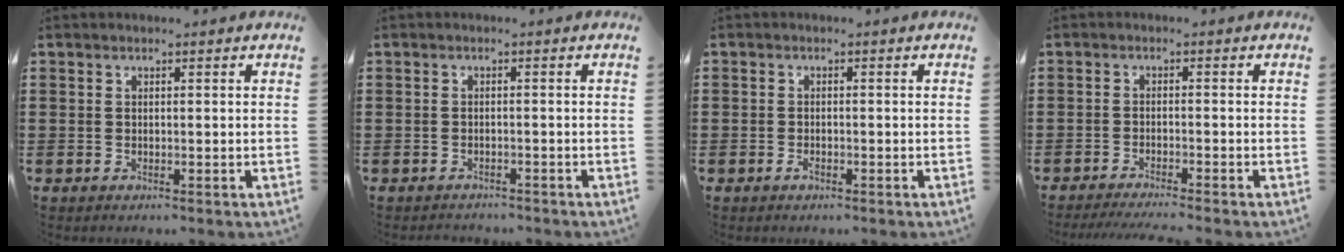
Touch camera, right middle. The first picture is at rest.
{"total": 1.2, "force": [-1.2, 0.2, -0.2], "torque": [0.000, 0.002, -0.027]}
{"total": 1.3, "force": [-0.8, 0.8, 0.4], "torque": [-0.009, 0.001, -0.017]}
{"total": 2.2, "force": [-2.0, -0.4, 0.7], "torque": [-0.011, -0.001, -0.040]}